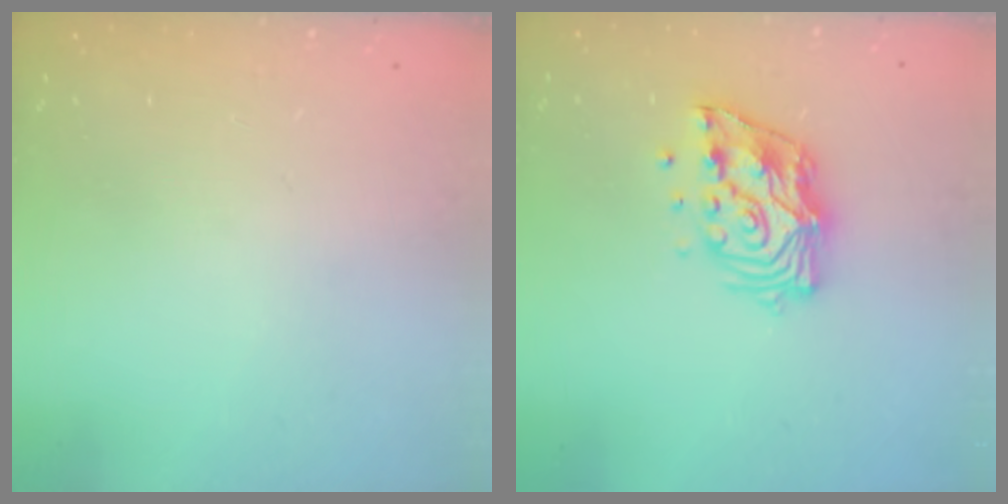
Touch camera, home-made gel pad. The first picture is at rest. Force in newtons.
{"total": 13.0, "press": 12.9, "slide": 1.1}